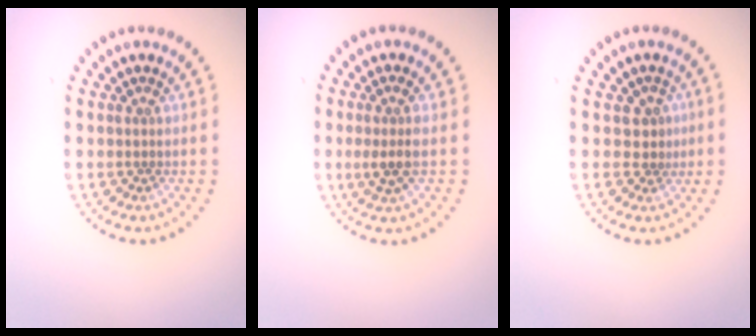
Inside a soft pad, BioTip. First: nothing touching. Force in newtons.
{"total": 2.2, "press": 1.8, "slide": 1.4}
{"total": 1.9, "press": 1.6, "slide": 1.0}